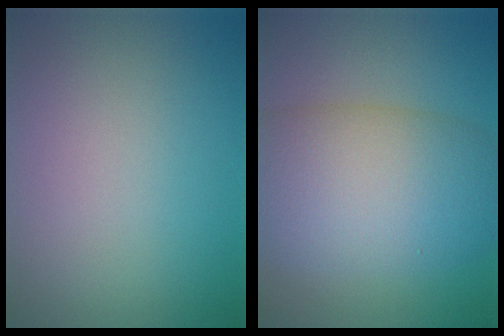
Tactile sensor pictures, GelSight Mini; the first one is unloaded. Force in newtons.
{"total": 10.7, "press": 10.7, "slide": 0.1}